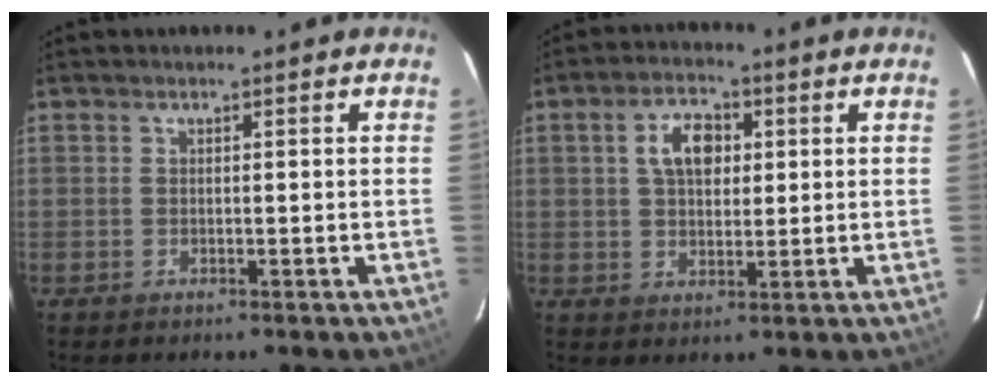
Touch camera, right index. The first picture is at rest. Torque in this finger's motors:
{"motor_torque": [0.91, 0.06, 0.38, 0.11]}